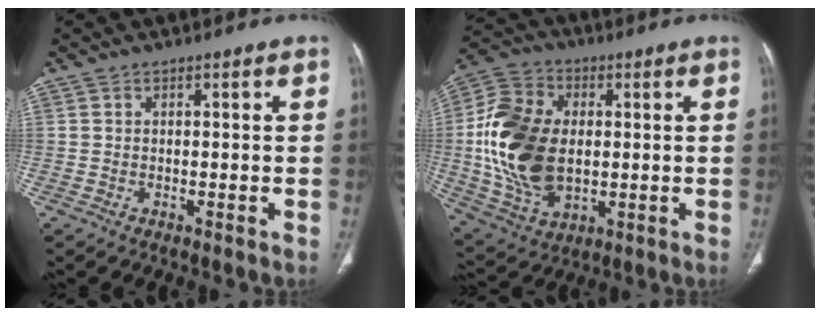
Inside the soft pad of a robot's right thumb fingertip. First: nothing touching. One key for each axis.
{"total": 20.2, "fx": 0.4, "fy": 13.3, "fz": 15.2, "tx": -0.293, "ty": 0.001, "tz": 0.017}